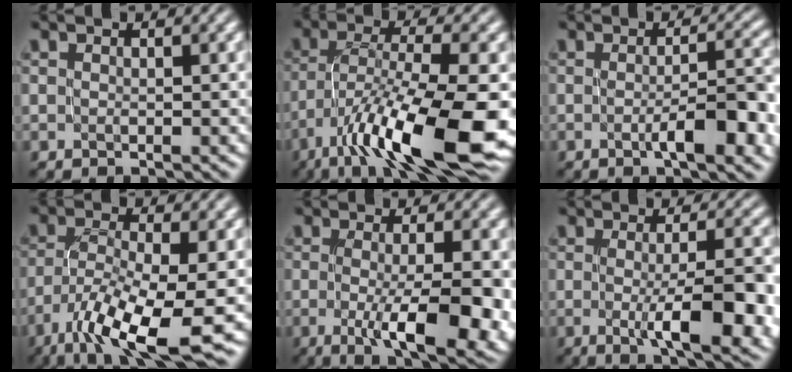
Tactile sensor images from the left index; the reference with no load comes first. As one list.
[{"total": 13.7, "force": [-7.3, 3.7, 11.0], "torque": [-0.199, -0.004, -0.122]}, {"total": 6.8, "force": [-1.7, 1.7, 6.4], "torque": [-0.091, 0.004, -0.023]}, {"total": 10.5, "force": [-5.9, 2.9, 8.1], "torque": [-0.151, -0.014, -0.103]}, {"total": 7.6, "force": [-2.0, 2.0, 7.1], "torque": [-0.107, -0.010, -0.028]}, {"total": 9.5, "force": [-2.1, 2.7, 8.9], "torque": [-0.116, -0.012, -0.024]}]